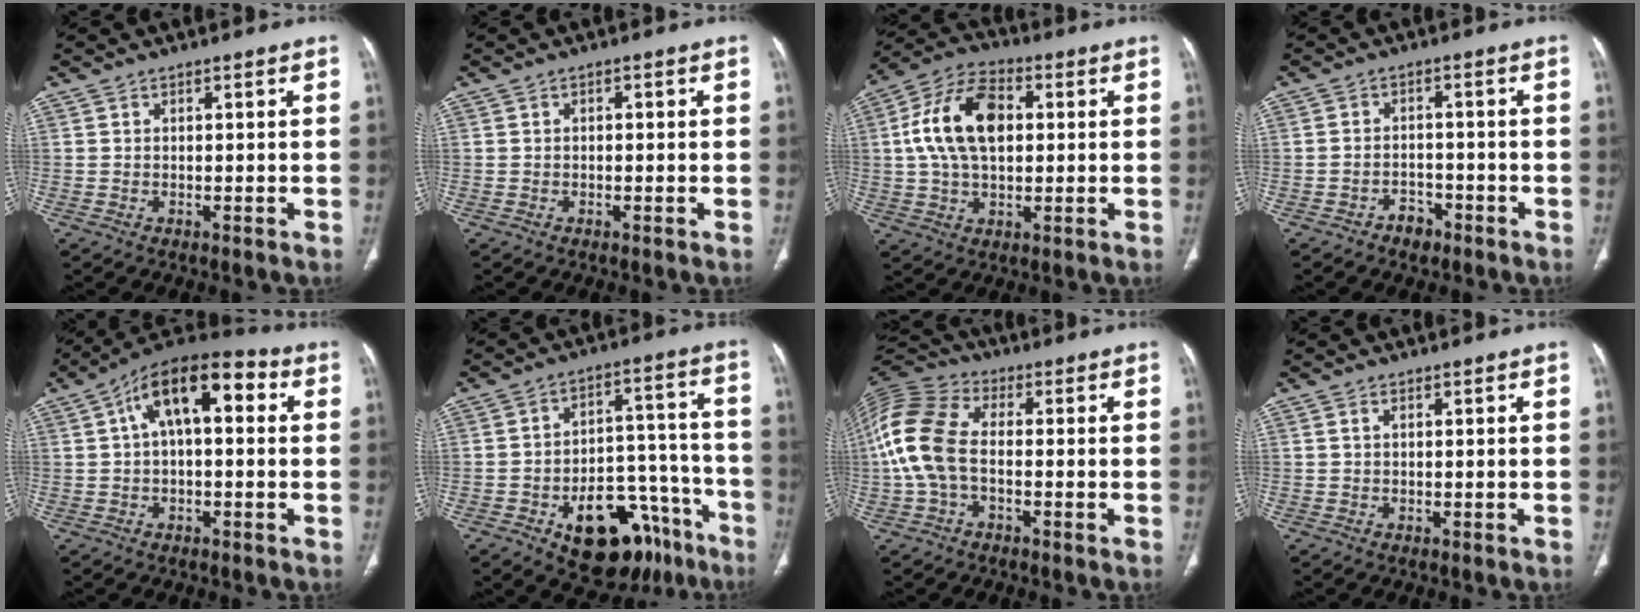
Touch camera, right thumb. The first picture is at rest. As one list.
[{"total": 1.0, "force": [0.1, 0.6, 0.8], "torque": [-0.010, 0.003, -0.001]}, {"total": 15.0, "force": [2.2, 9.0, 11.8], "torque": [-0.212, 0.021, 0.035]}, {"total": 3.4, "force": [-2.3, 2.3, 1.1], "torque": [-0.011, 0.021, -0.031]}, {"total": 14.5, "force": [3.5, 6.9, 12.3], "torque": [-0.188, 0.037, 0.048]}, {"total": 20.0, "force": [-11.2, 11.2, 12.2], "torque": [-0.111, 0.092, -0.153]}, {"total": 13.7, "force": [-1.0, 8.4, 10.8], "torque": [-0.247, 0.032, -0.026]}, {"total": 0.8, "force": [0.3, 0.4, 0.6], "torque": [-0.014, 0.005, 0.006]}]